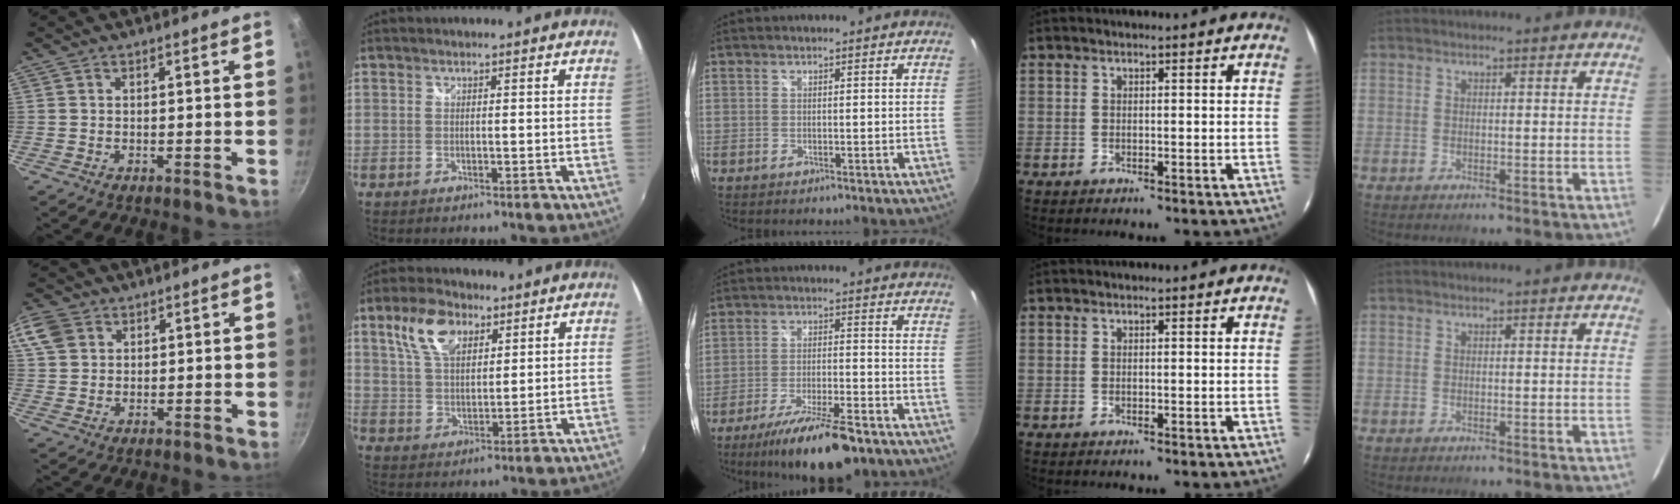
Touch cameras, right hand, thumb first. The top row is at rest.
{"thumb": {"total": 8.4, "force": [3.5, 6.5, 4.0], "torque": [-0.084, 0.010, 0.066]}, "index": {"total": 9.8, "force": [5.2, 5.4, 6.3], "torque": [-0.124, 0.020, 0.100]}, "middle": {"total": 14.1, "force": [-10.5, 3.3, 8.9], "torque": [-0.175, -0.025, -0.171]}}